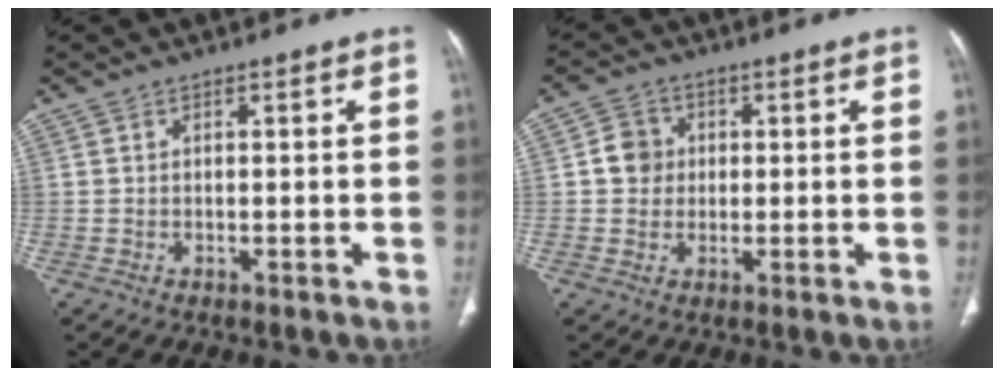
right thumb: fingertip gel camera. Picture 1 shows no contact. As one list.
[{"total": 4.7, "force": [0.5, 4.4, 1.7], "torque": [-0.010, 0.004, 0.003]}]